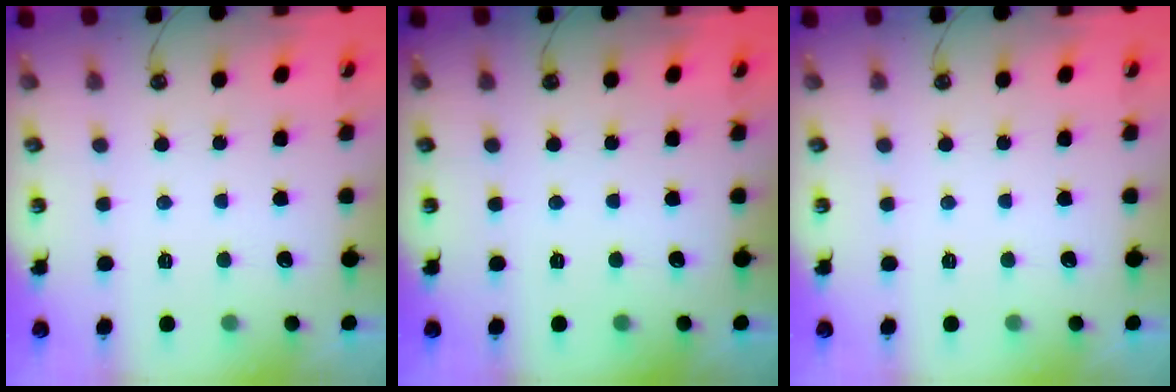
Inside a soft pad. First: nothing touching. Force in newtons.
{"total": 0.0}
{"total": 0.0}